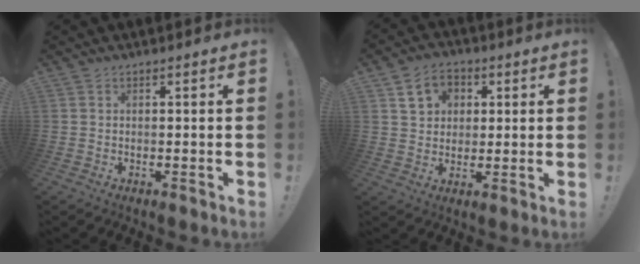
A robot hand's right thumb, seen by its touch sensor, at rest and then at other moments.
{"total": 8.8, "force": [3.6, 7.3, 3.3], "torque": [-0.045, -0.009, 0.072]}